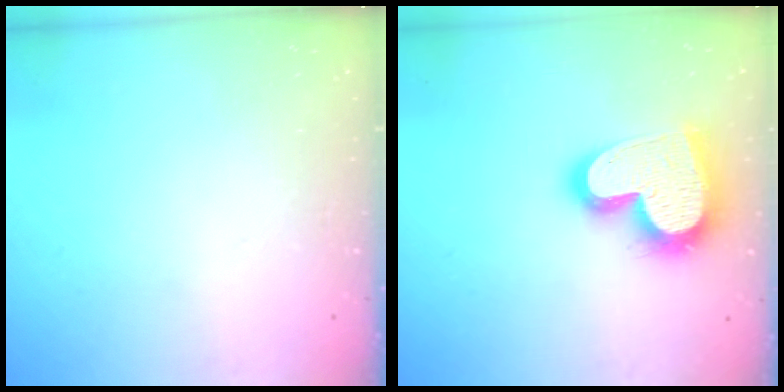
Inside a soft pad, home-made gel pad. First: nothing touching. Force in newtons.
{"total": 21.5, "press": 21.4, "slide": 1.5}